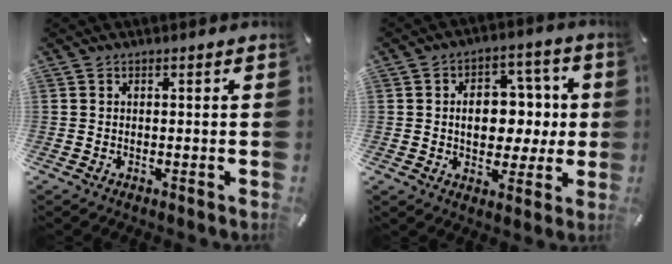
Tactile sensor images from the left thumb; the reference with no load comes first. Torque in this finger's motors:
{"motor_torque": [1.48, 1.52, 1.11, -0.02, 0.22]}